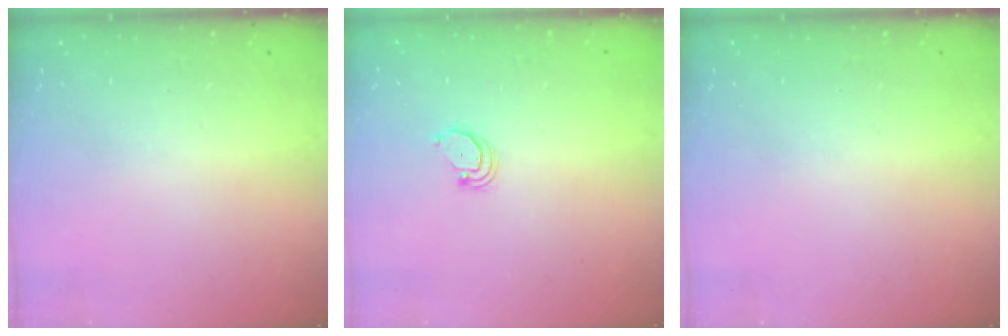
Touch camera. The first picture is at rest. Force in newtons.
{"total": 2.1, "press": 2.1, "slide": 0.2}
{"total": 0.0}